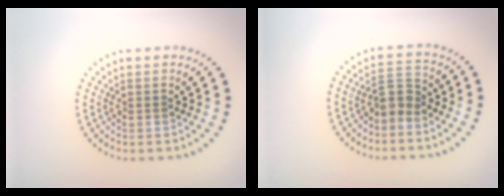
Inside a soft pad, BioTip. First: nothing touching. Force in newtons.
{"total": 2.1, "press": 1.7, "slide": 1.1}